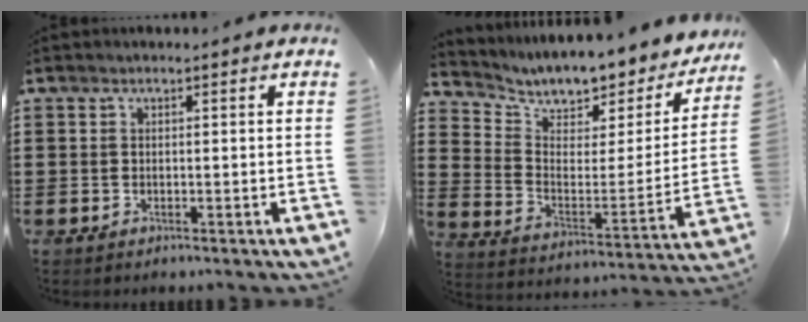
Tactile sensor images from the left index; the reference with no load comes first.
{"total": 7.3, "force": [6.8, 2.2, 1.8], "torque": [-0.061, -0.056, 0.112]}